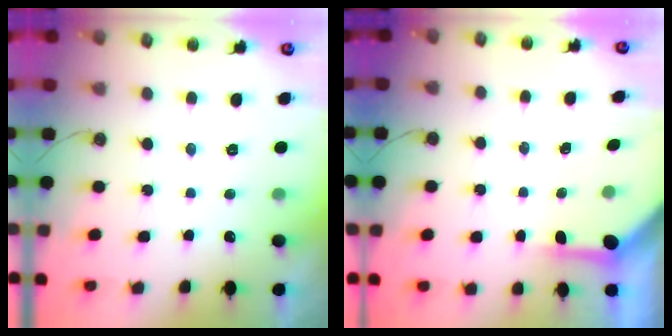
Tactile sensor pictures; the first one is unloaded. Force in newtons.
{"total": 3.9, "press": 3.9, "slide": 0.5}